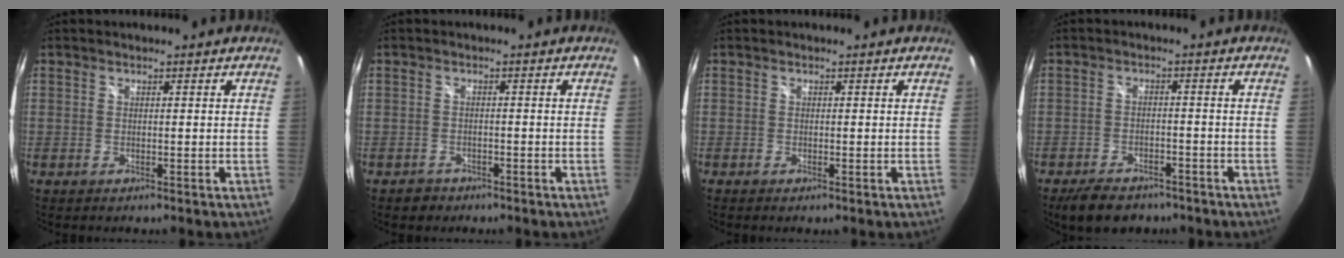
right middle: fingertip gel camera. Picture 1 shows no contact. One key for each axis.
{"total": 2.4, "fx": -1.6, "fy": 1.7, "fz": 0.3, "tx": -0.014, "ty": 0.001, "tz": -0.022}
{"total": 0.6, "fx": -0.3, "fy": 0.0, "fz": 0.5, "tx": -0.009, "ty": 0.000, "tz": -0.006}
{"total": 8.7, "fx": -6.7, "fy": 4.1, "fz": 3.8, "tx": -0.089, "ty": 0.000, "tz": -0.100}